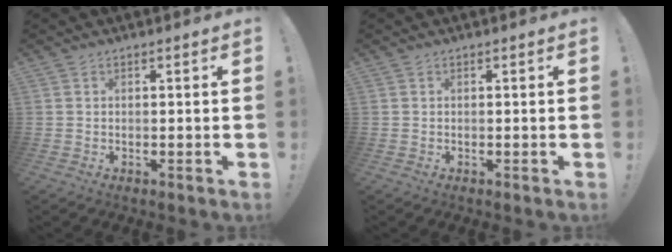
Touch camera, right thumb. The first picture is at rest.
{"total": 0.0}